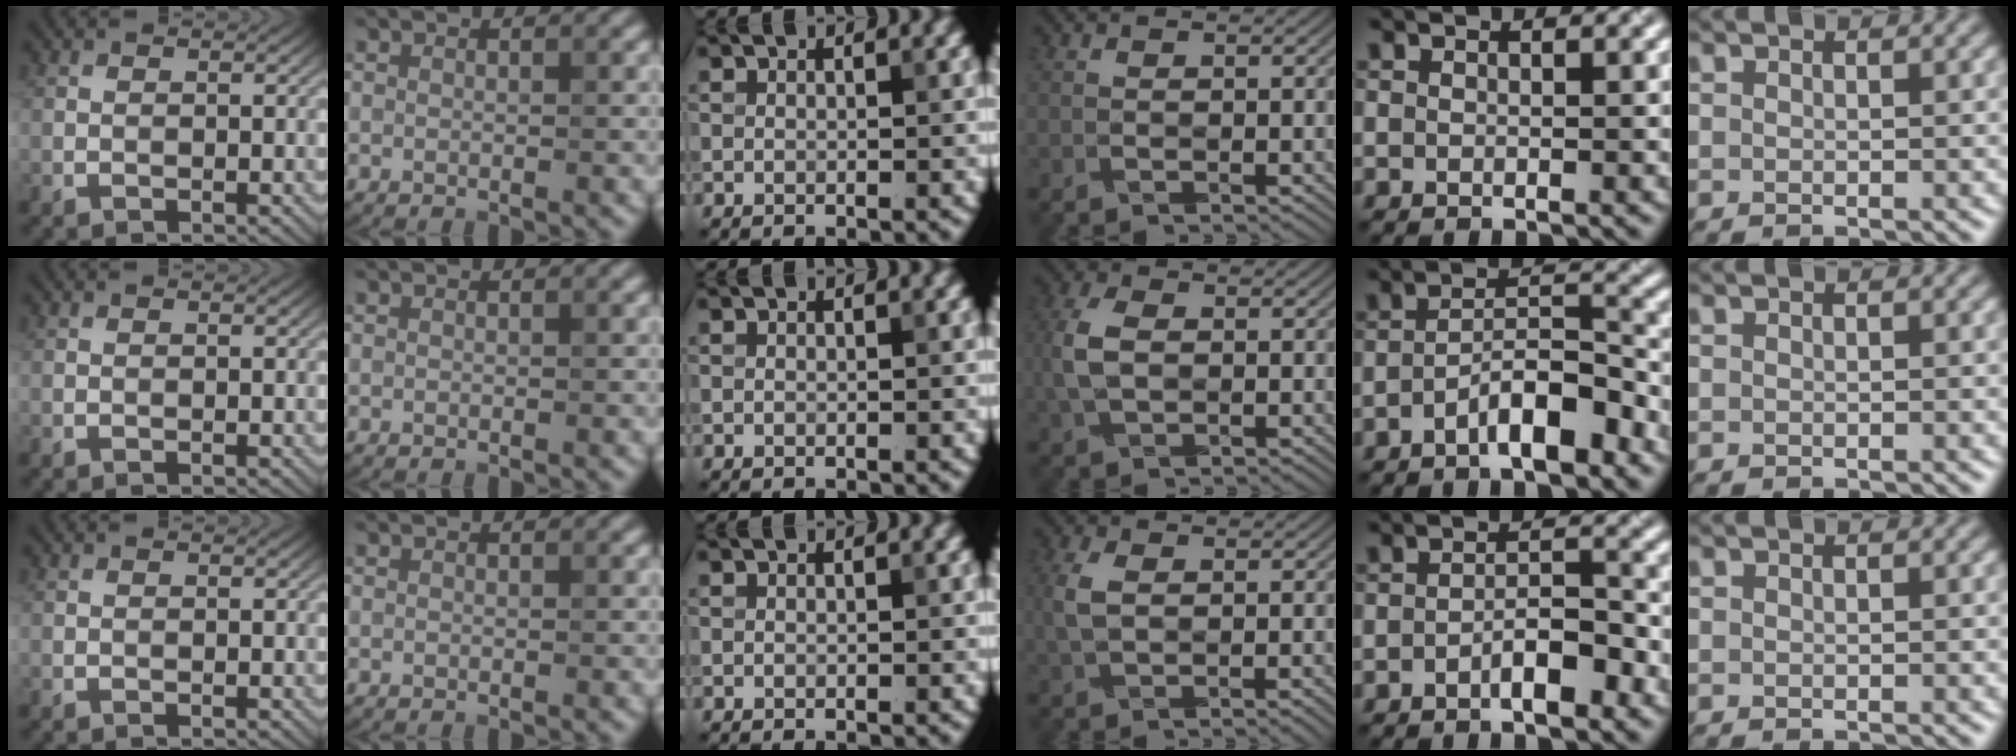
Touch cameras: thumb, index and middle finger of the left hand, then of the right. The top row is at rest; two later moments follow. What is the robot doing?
{"motion": "fold", "object": "apron"}